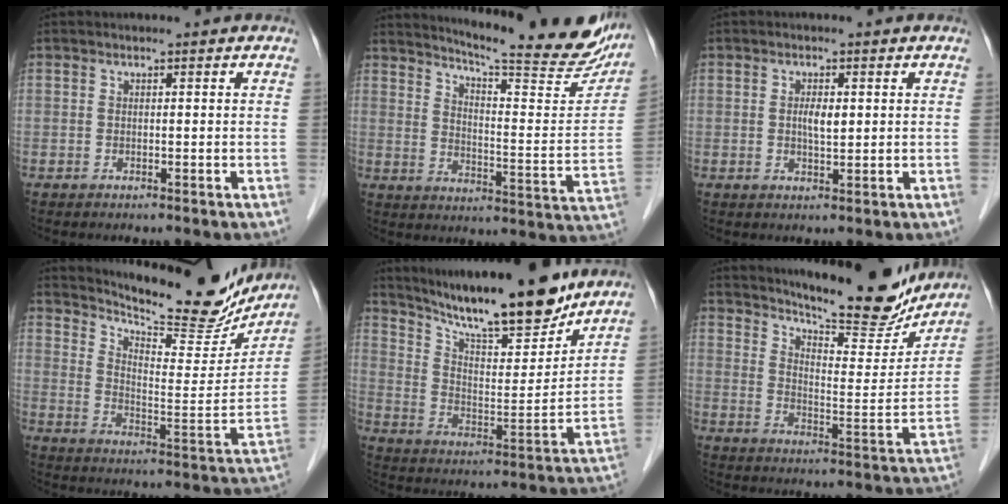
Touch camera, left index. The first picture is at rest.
{"total": 24.1, "force": [21.4, 2.2, 10.9], "torque": [-0.157, -0.075, 0.266]}
{"total": 2.3, "force": [0.2, 0.8, 2.2], "torque": [-0.041, -0.004, 0.006]}
{"total": 19.8, "force": [18.2, 3.4, 7.0], "torque": [-0.111, -0.042, 0.251]}
{"total": 18.5, "force": [16.2, 2.2, 8.8], "torque": [-0.145, -0.014, 0.260]}
{"total": 18.5, "force": [16.6, 2.8, 7.5], "torque": [-0.112, -0.036, 0.229]}